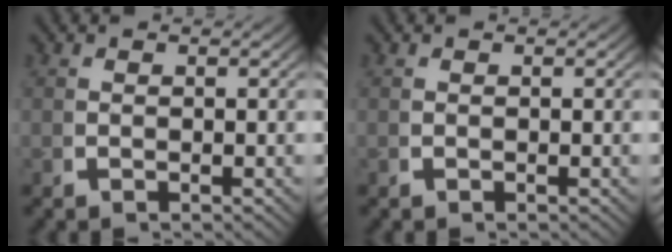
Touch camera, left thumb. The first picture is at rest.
{"total": 0.0}